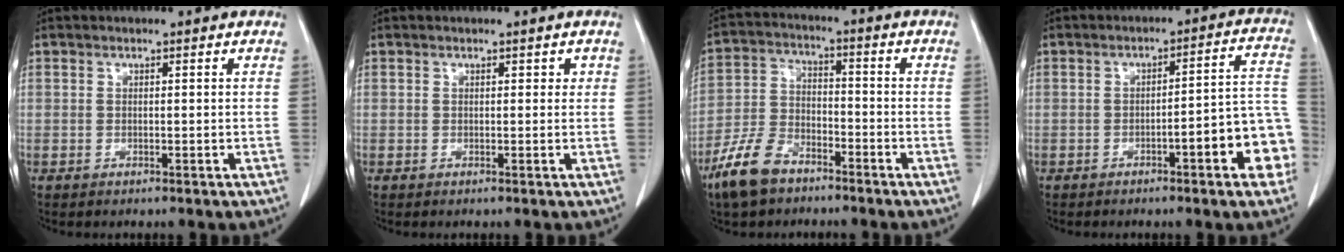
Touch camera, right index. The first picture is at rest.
{"total": 0.9, "force": [0.4, 0.6, 0.5], "torque": [0.000, 0.006, 0.003]}
{"total": 9.4, "force": [-6.6, 4.5, 4.8], "torque": [-0.113, -0.004, -0.131]}
{"total": 10.3, "force": [-4.0, 1.5, 9.4], "torque": [-0.099, 0.031, -0.050]}